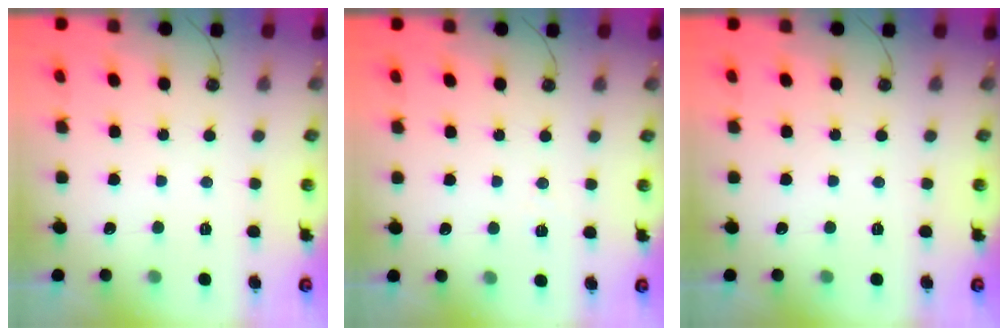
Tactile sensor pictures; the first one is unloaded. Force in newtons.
{"total": 3.3, "press": 2.7, "slide": 1.9}
{"total": 0.0}